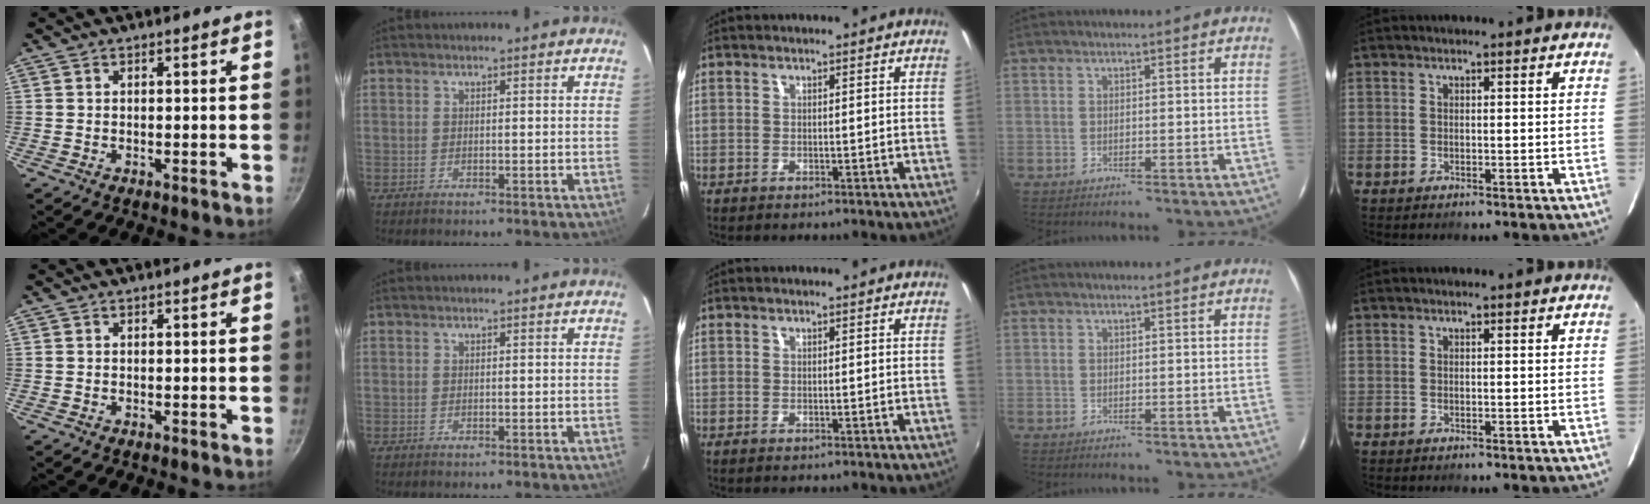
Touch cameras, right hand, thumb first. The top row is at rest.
{}